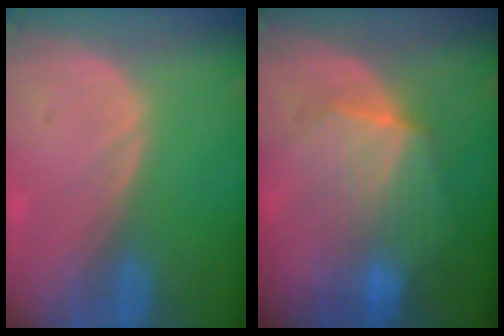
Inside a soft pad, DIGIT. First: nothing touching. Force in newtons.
{"total": 7.0, "press": 6.9, "slide": 1.2}